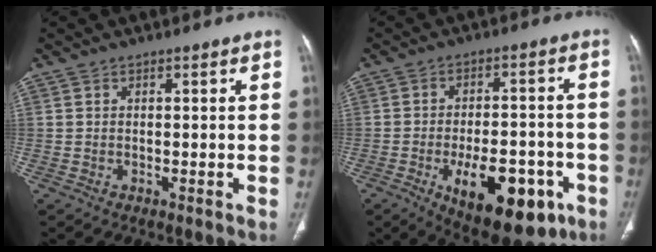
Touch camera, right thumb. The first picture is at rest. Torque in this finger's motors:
{"motor_torque": [1.65, 1.80, 0.32, -0.33, 0.40]}